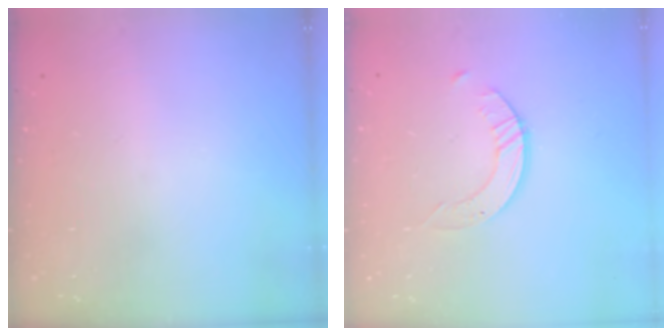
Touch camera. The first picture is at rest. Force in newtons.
{"total": 2.5, "press": 2.5, "slide": 0.3}